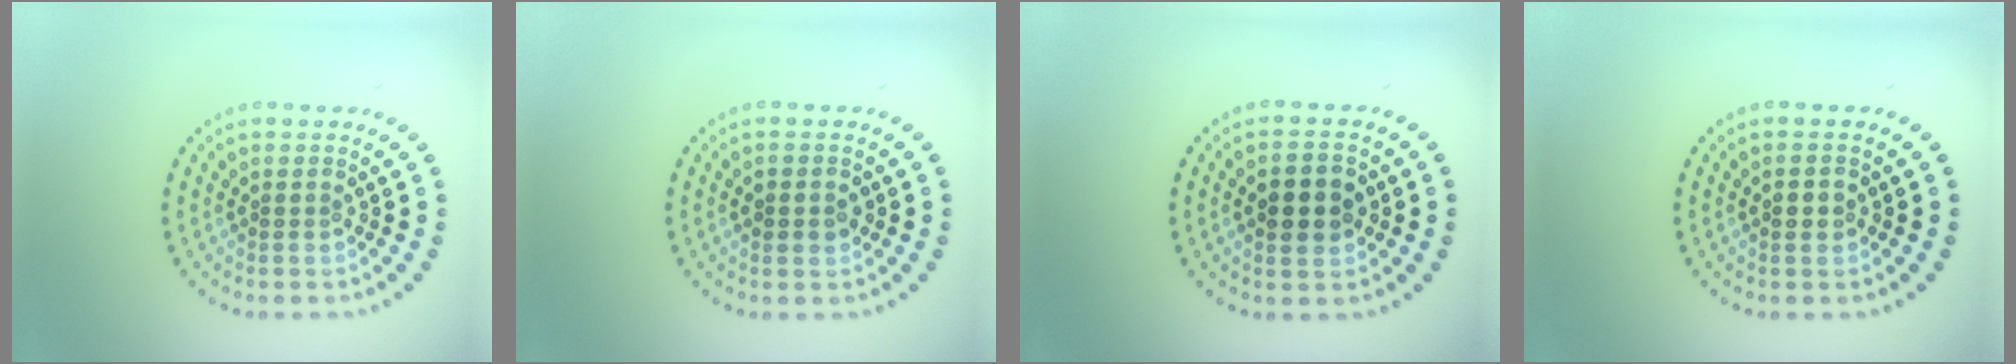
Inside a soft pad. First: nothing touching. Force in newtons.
{"total": 1.4, "press": 1.4, "slide": 0.0}
{"total": 4.2, "press": 4.2, "slide": 0.2}
{"total": 0.9, "press": 0.9, "slide": 0.0}